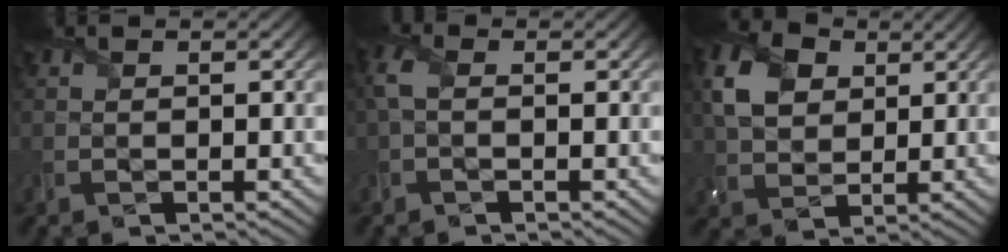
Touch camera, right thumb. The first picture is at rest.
{"total": 2.3, "force": [0.2, 1.1, 2.0], "torque": [-0.057, 0.007, -0.003]}
{"total": 7.3, "force": [2.5, 5.3, 4.3], "torque": [-0.113, 0.005, 0.044]}